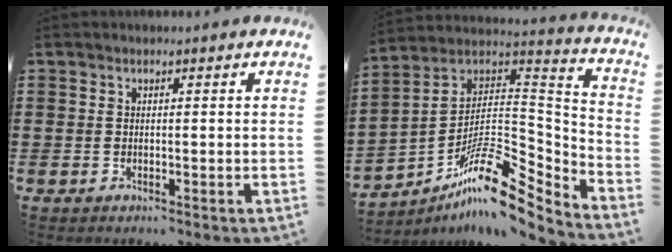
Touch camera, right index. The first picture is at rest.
{"total": 12.8, "force": [-8.5, 4.8, 8.2], "torque": [-0.148, 0.013, -0.160]}